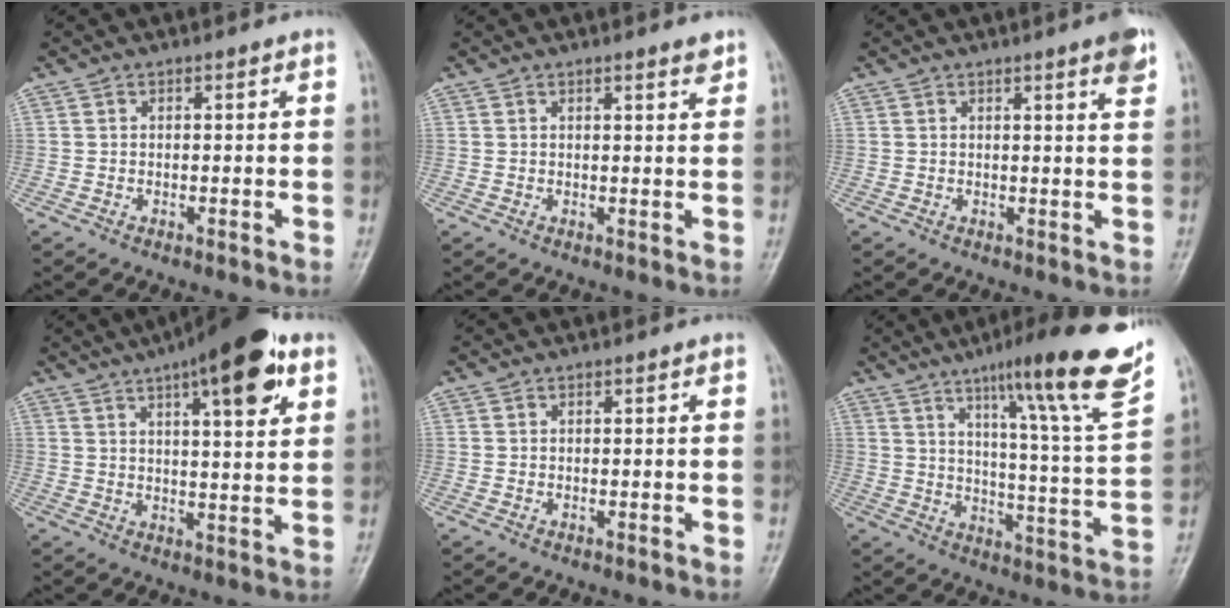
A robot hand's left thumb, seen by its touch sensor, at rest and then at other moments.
{"total": 2.0, "force": [1.6, 0.3, 1.2], "torque": [-0.012, -0.012, 0.021]}
{"total": 3.9, "force": [2.5, 0.2, 3.0], "torque": [-0.033, -0.013, 0.029]}
{"total": 15.6, "force": [8.2, 4.5, 12.5], "torque": [-0.160, -0.018, 0.115]}
{"total": 0.0}
{"total": 21.0, "force": [13.4, 1.3, 16.2], "torque": [-0.210, -0.060, 0.192]}